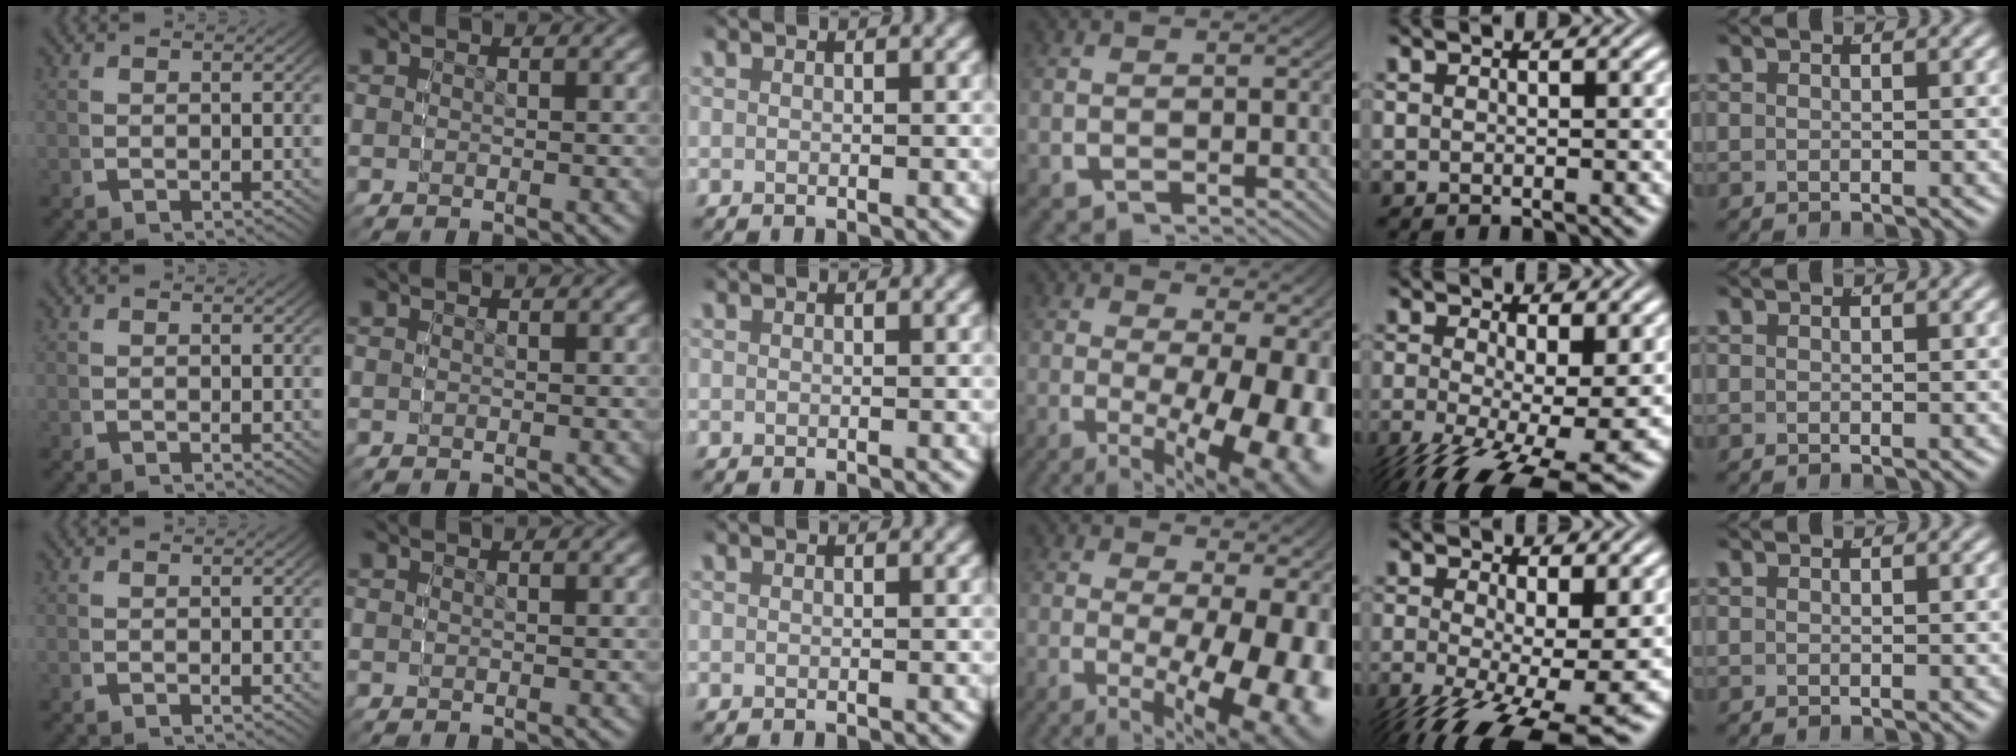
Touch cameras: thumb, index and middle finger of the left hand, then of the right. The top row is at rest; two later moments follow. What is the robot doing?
{"motion": "lift_and_place", "object": "toy banana"}